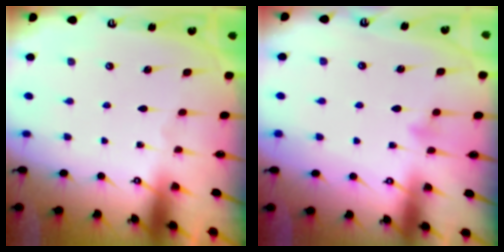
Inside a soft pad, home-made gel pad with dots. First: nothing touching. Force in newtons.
{"total": 4.3, "press": 4.2, "slide": 0.5}